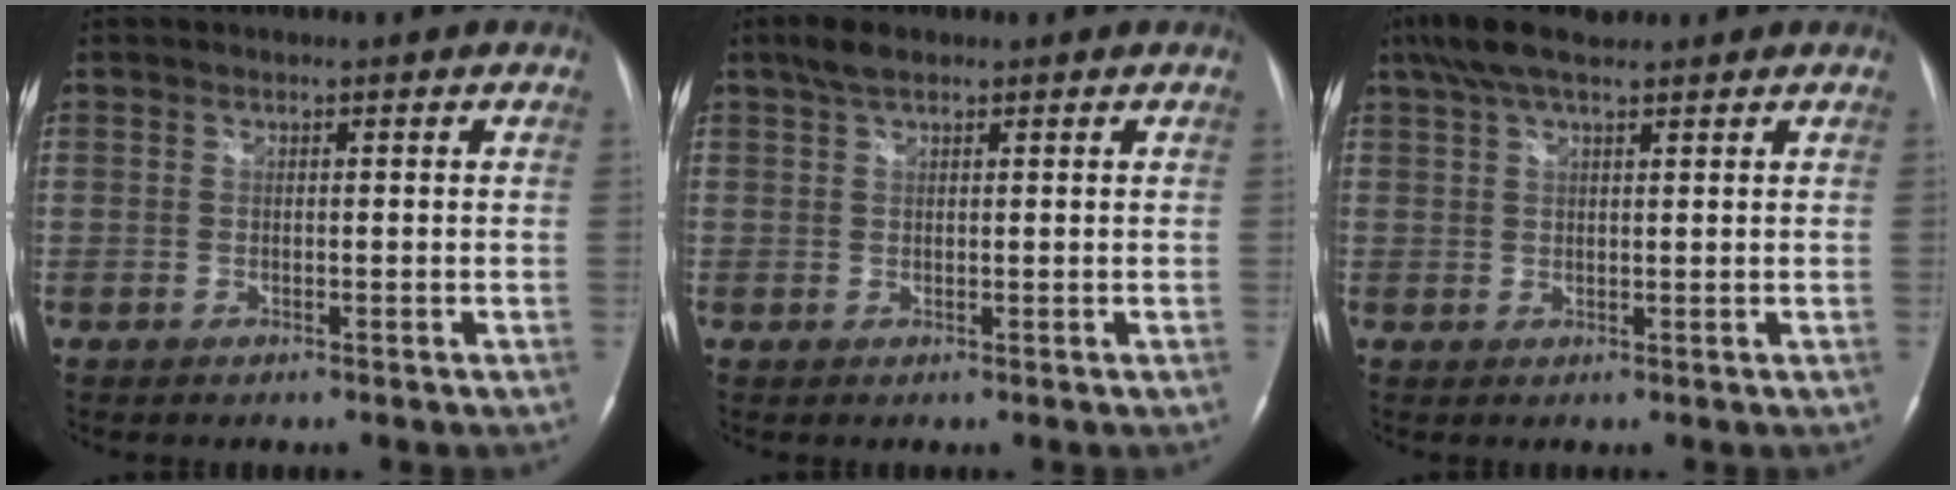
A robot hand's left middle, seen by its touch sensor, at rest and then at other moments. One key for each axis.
{"total": 2.8, "fx": 2.0, "fy": 1.0, "fz": 1.7, "tx": -0.041, "ty": 0.009, "tz": 0.037}
{"total": 6.7, "fx": 5.2, "fy": 1.5, "fz": 4.0, "tx": -0.086, "ty": 0.029, "tz": 0.093}